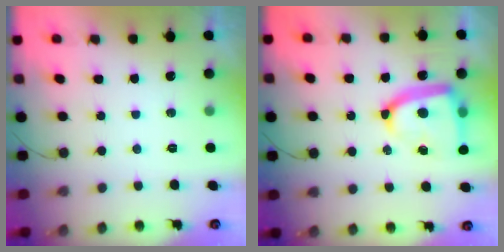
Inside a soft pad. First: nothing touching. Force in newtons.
{"total": 16.4, "press": 16.4, "slide": 1.3}